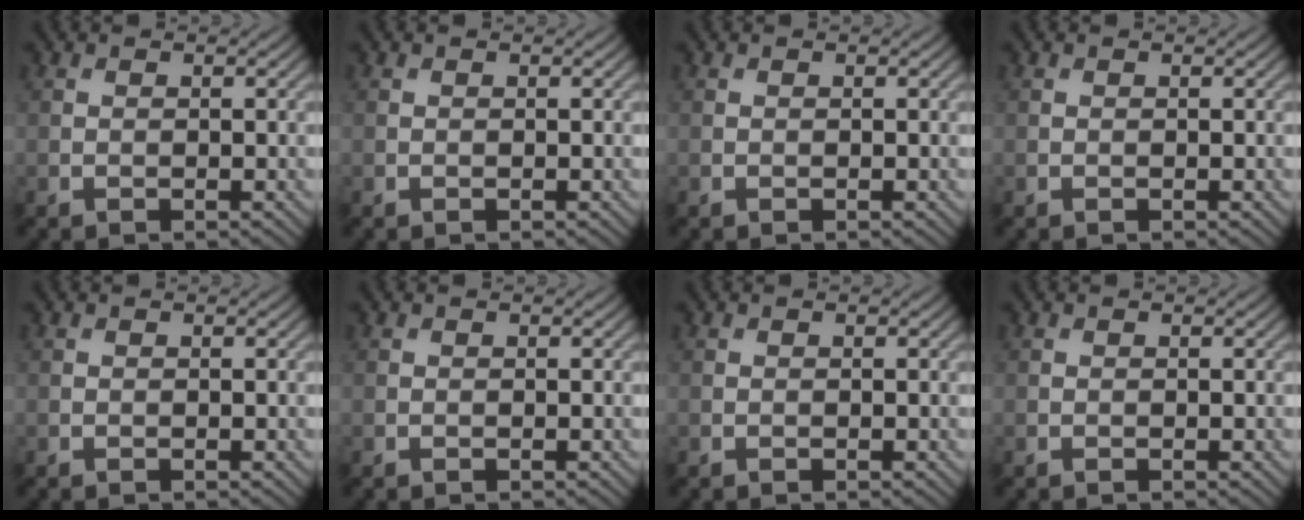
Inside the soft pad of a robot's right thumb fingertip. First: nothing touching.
{"total": 0.0}
{"total": 0.0}
{"total": 0.0}
{"total": 0.0}
{"total": 0.0}
{"total": 0.0}
{"total": 0.0}